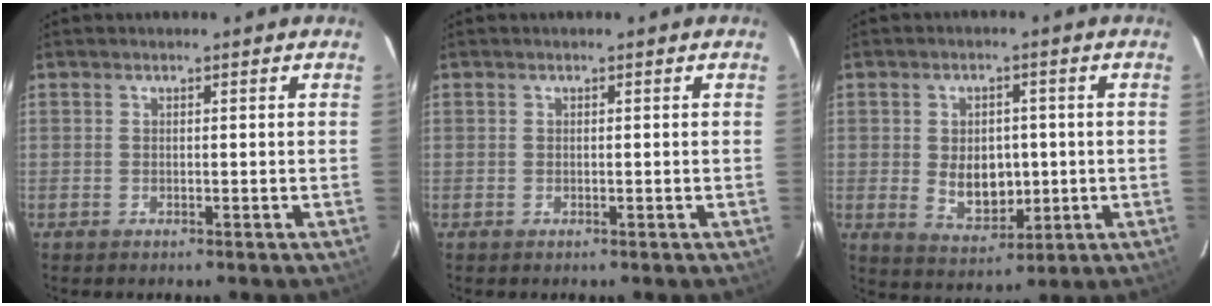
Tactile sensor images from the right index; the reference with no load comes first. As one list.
[{"total": 0.0}, {"total": 8.3, "force": [-0.4, 5.8, 6.0], "torque": [-0.112, -0.004, 0.011]}]